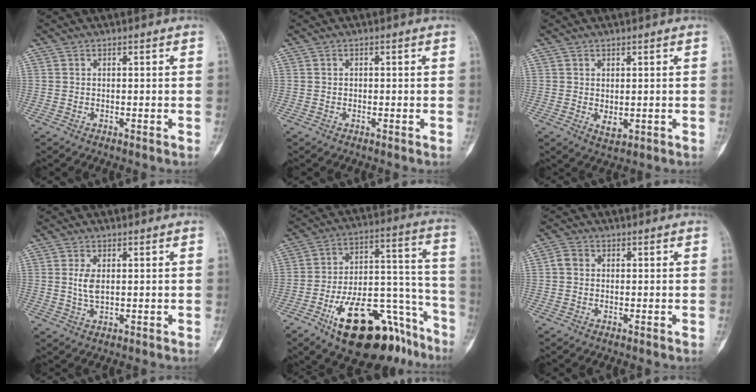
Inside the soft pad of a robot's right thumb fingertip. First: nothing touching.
{"total": 0.0}
{"total": 2.3, "force": [0.0, 1.4, 1.8], "torque": [-0.023, -0.006, 0.007]}
{"total": 3.4, "force": [0.5, 1.6, 2.9], "torque": [-0.059, -0.005, 0.013]}
{"total": 25.3, "force": [-14.9, 11.3, 16.9], "torque": [-0.193, 0.107, -0.229]}
{"total": 2.2, "force": [0.0, 1.8, 1.2], "torque": [-0.020, 0.006, -0.005]}